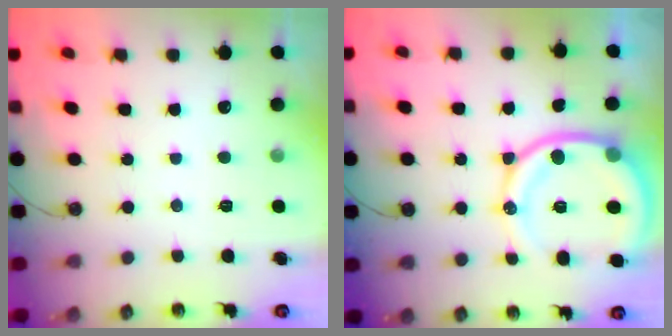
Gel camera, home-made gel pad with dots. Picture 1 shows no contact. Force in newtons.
{"total": 15.9, "press": 15.8, "slide": 1.7}